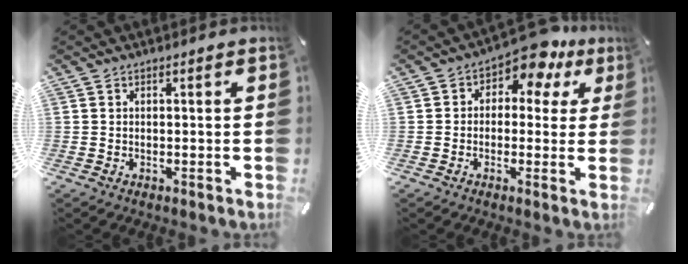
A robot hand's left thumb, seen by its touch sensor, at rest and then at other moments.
{"total": 7.4, "force": [4.4, 4.3, 4.2], "torque": [-0.070, -0.029, 0.074]}